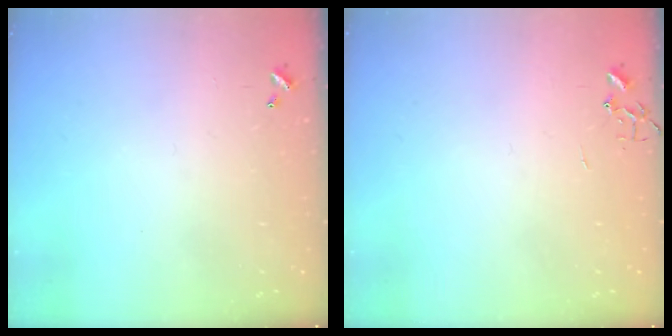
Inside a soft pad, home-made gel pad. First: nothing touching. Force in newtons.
{"total": 0.0}